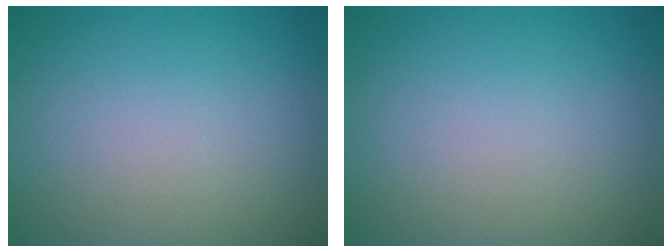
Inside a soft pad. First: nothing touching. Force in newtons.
{"total": 0.0}